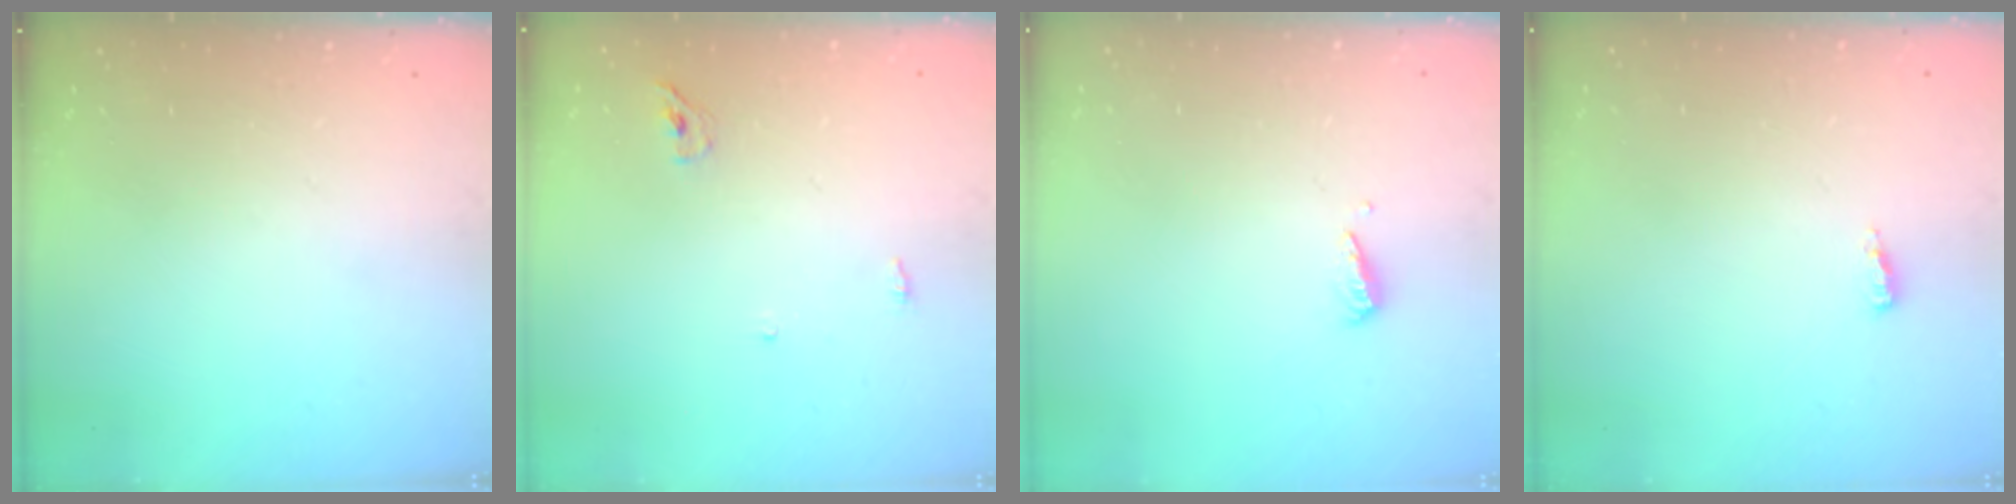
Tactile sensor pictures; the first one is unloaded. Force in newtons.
{"total": 3.4, "press": 3.4, "slide": 0.7}
{"total": 3.1, "press": 3.1, "slide": 0.2}
{"total": 2.7, "press": 2.5, "slide": 1.0}